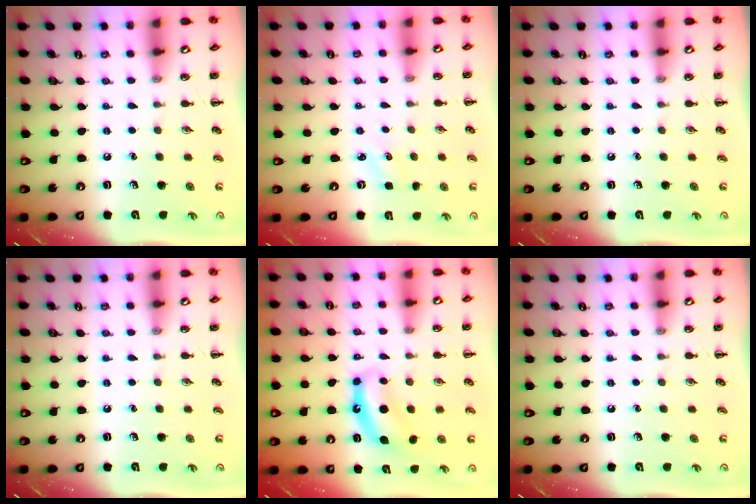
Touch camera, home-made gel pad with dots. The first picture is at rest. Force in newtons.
{"total": 2.0, "press": 1.9, "slide": 0.6}
{"total": 0.0}
{"total": 0.0}
{"total": 7.4, "press": 7.3, "slide": 1.1}
{"total": 0.0}